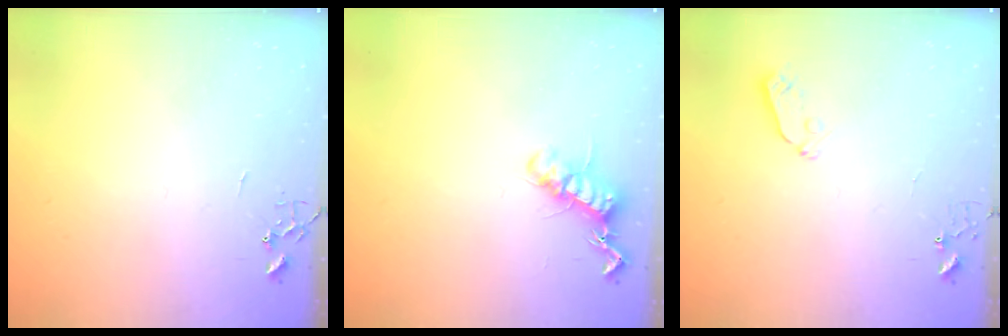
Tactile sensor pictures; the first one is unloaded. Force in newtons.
{"total": 12.5, "press": 12.5, "slide": 0.4}
{"total": 3.9, "press": 3.8, "slide": 0.6}